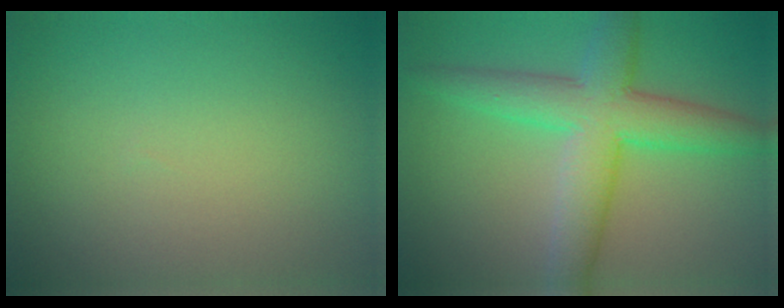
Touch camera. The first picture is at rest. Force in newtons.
{"total": 7.0, "press": 7.0, "slide": 0.1}